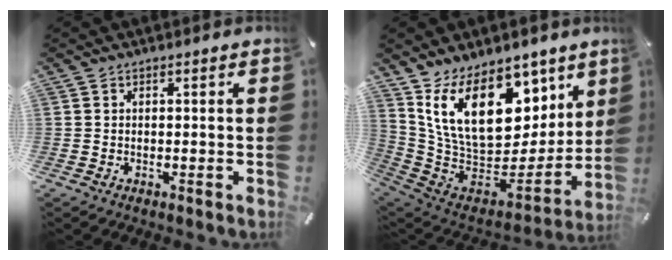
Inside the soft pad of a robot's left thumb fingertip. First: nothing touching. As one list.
[{"total": 21.4, "force": [9.8, 13.5, 13.3], "torque": [-0.242, -0.076, 0.180]}]